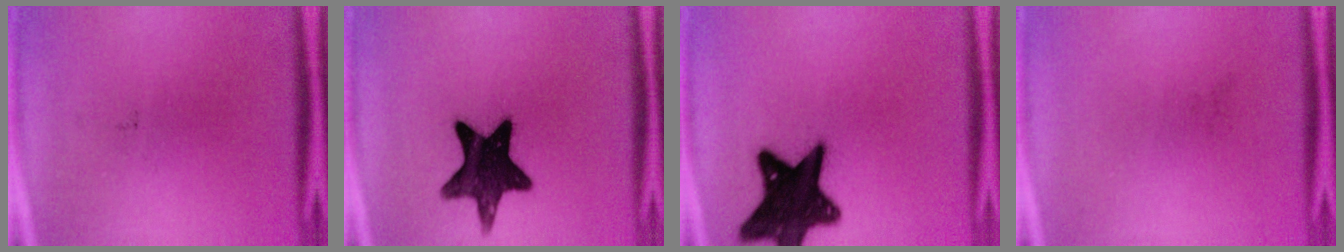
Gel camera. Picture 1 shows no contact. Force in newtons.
{"total": 15.3}
{"total": 19.0}
{"total": 0.0}